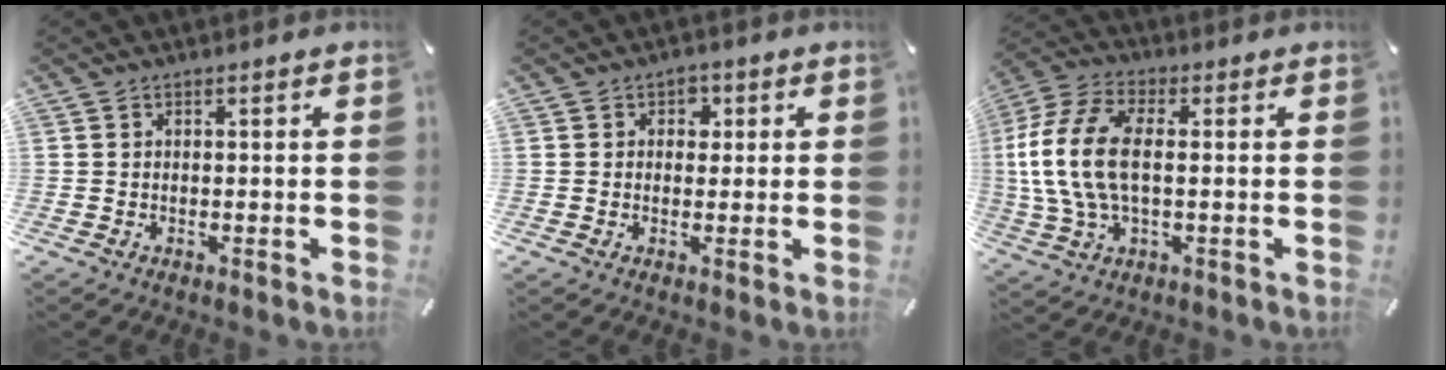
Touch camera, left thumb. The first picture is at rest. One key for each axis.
{"total": 2.6, "fx": 0.3, "fy": 2.3, "fz": 1.2, "tx": -0.002, "ty": -0.001, "tz": -0.003}
{"total": 14.5, "fx": 0.5, "fy": 7.8, "fz": 12.2, "tx": -0.268, "ty": -0.006, "tz": 0.009}